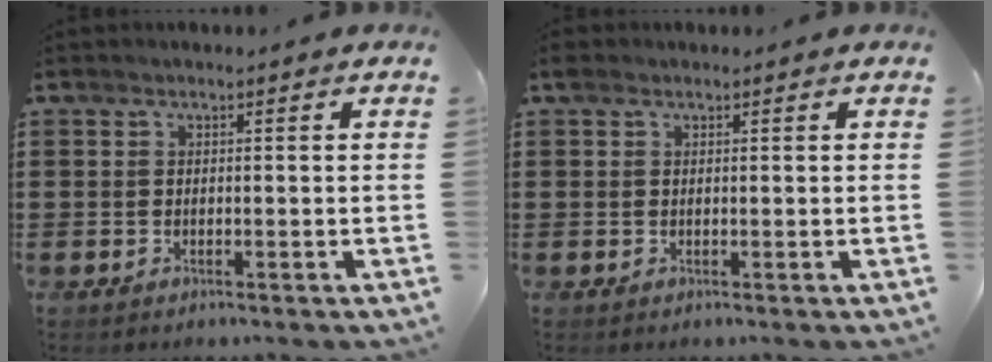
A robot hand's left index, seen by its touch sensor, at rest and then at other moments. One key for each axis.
{"total": 0.8, "fx": 0.5, "fy": 0.6, "fz": 0.3, "tx": -0.009, "ty": 0.006, "tz": 0.008}